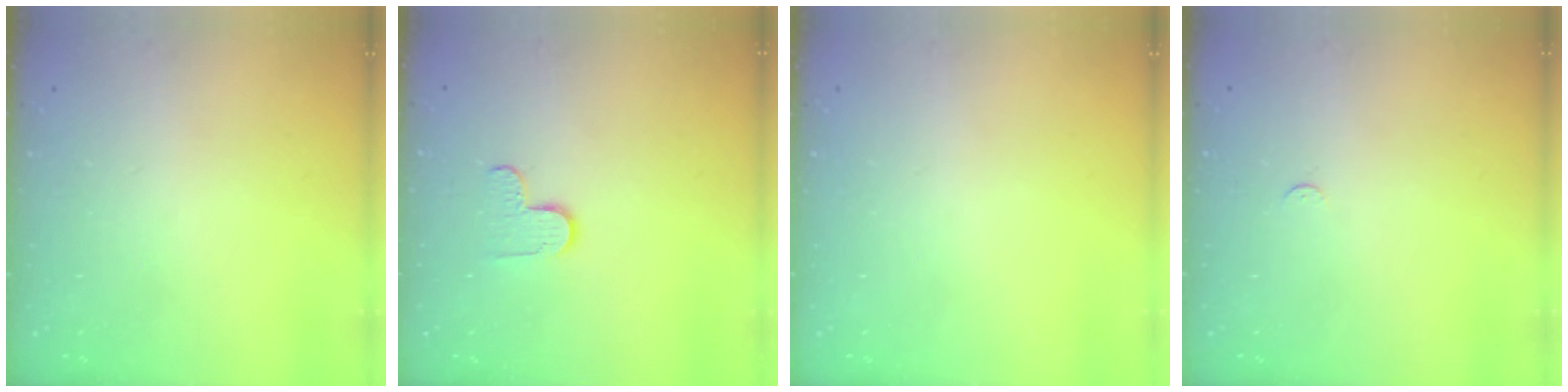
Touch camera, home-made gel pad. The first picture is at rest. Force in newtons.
{"total": 5.6, "press": 5.5, "slide": 0.4}
{"total": 0.0}
{"total": 2.3, "press": 2.3, "slide": 0.3}